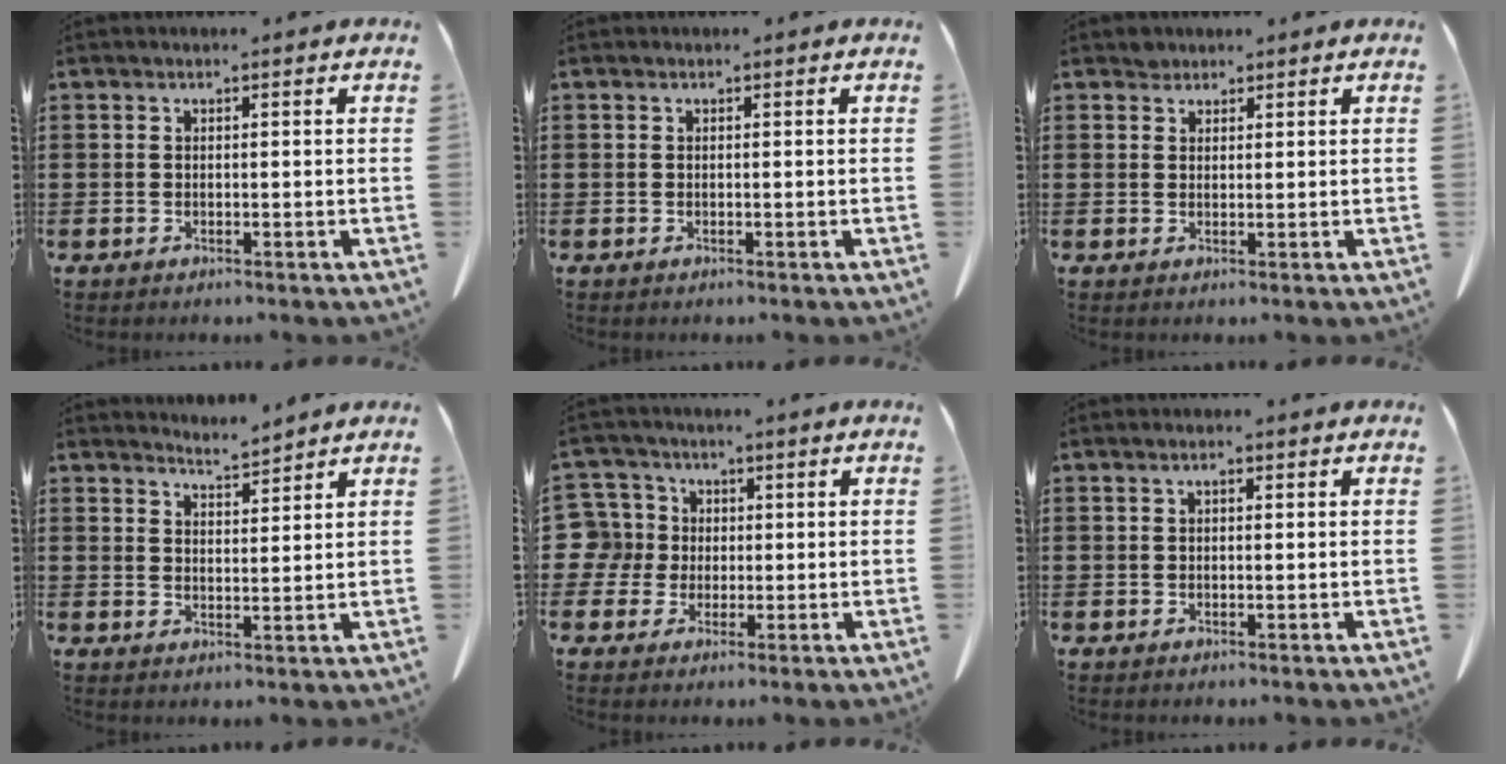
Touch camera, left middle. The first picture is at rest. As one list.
[{"total": 0.0}, {"total": 1.5, "force": [1.3, 0.7, 0.0], "torque": [-0.004, 0.001, 0.027]}, {"total": 3.5, "force": [3.5, -0.1, 0.1], "torque": [-0.010, -0.013, 0.066]}, {"total": 5.7, "force": [0.4, 5.6, 1.2], "torque": [-0.070, 0.009, 0.002]}, {"total": 0.9, "force": [0.2, 0.4, 0.8], "torque": [-0.016, 0.005, 0.003]}]